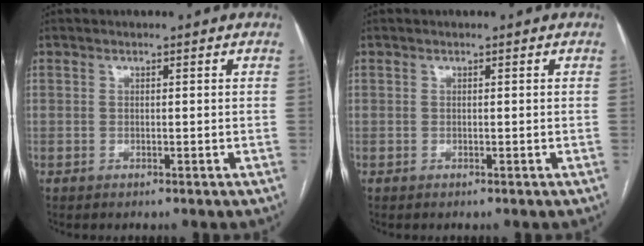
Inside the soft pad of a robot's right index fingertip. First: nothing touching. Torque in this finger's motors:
{"motor_torque": [0.42, 0.25, -0.02, 0.00]}